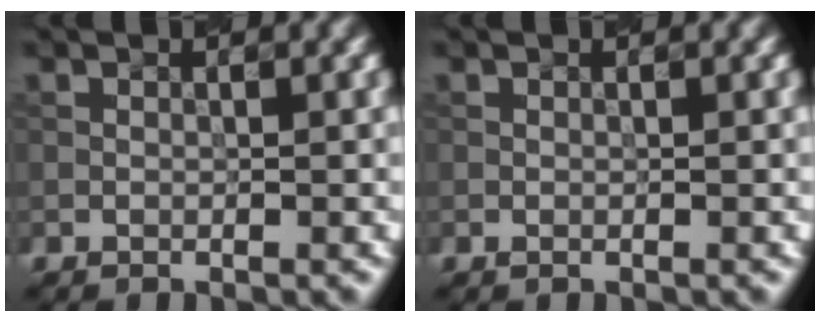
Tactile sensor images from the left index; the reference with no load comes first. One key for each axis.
{"total": 0.0}